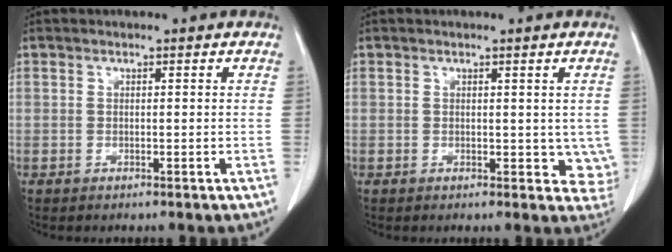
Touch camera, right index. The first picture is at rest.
{"total": 3.7, "force": [0.6, 2.5, 2.7], "torque": [-0.009, -0.006, 0.009]}